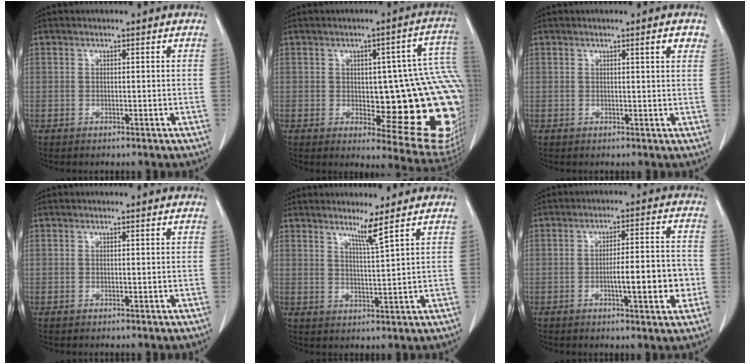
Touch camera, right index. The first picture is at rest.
{"total": 21.7, "force": [-1.6, 5.9, 20.8], "torque": [-0.165, 0.021, 0.001]}
{"total": 2.2, "force": [1.3, 0.0, 1.8], "torque": [-0.023, -0.002, 0.014]}
{"total": 0.0}
{"total": 3.5, "force": [2.5, -1.3, 2.1], "torque": [-0.038, -0.018, 0.050]}
{"total": 8.7, "force": [-2.3, 1.2, 8.3], "torque": [-0.126, 0.011, -0.031]}